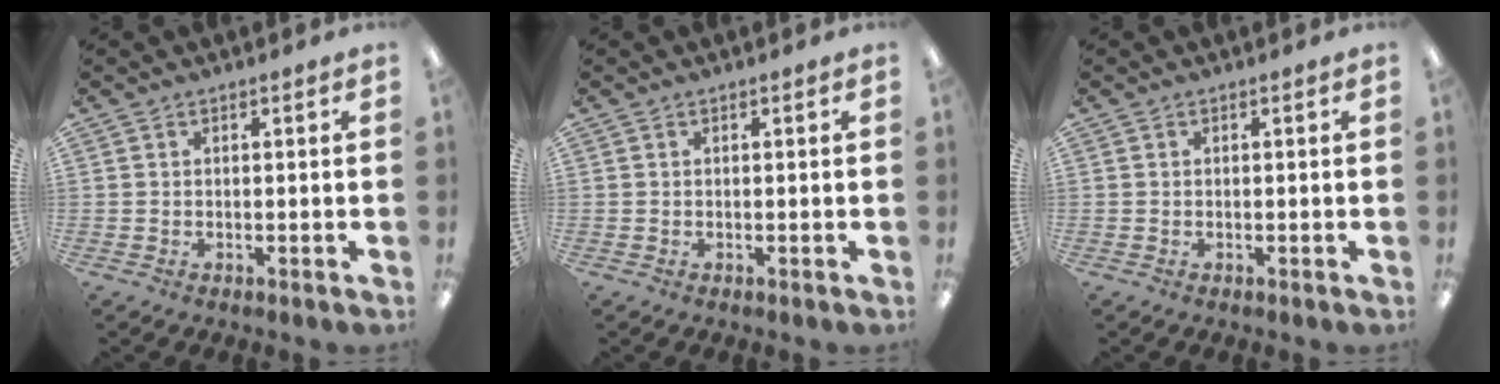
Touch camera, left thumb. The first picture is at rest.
{"total": 0.0}
{"total": 0.0}